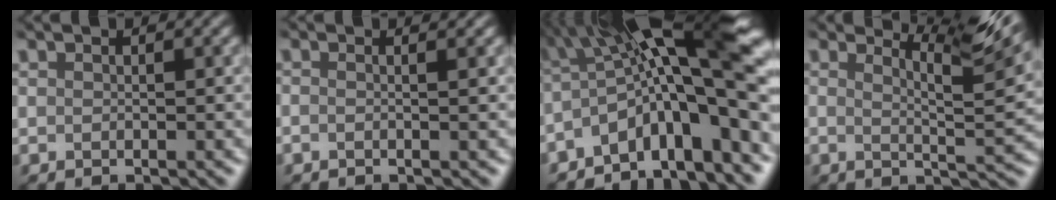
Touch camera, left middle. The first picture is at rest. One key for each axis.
{"total": 1.7, "fx": 0.3, "fy": 1.1, "fz": 1.3, "tx": 0.013, "ty": 0.000, "tz": -0.025}
{"total": 12.5, "fx": -2.2, "fy": 3.1, "fz": 11.9, "tx": -0.173, "ty": 0.024, "tz": -0.033}
{"total": 6.4, "fx": 4.1, "fy": 0.3, "fz": 4.9, "tx": -0.078, "ty": 0.010, "tz": 0.057}